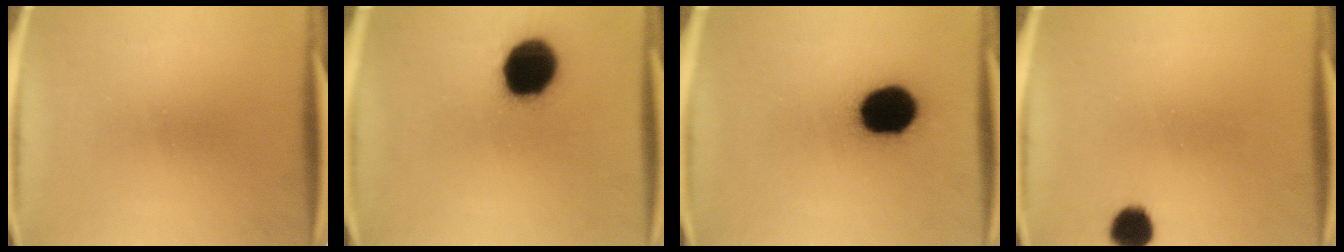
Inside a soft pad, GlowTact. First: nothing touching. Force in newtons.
{"total": 18.5}
{"total": 17.5}
{"total": 5.5}